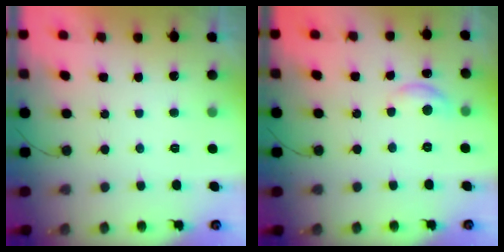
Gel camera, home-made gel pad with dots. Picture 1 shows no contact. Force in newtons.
{"total": 6.8, "press": 6.8, "slide": 0.5}